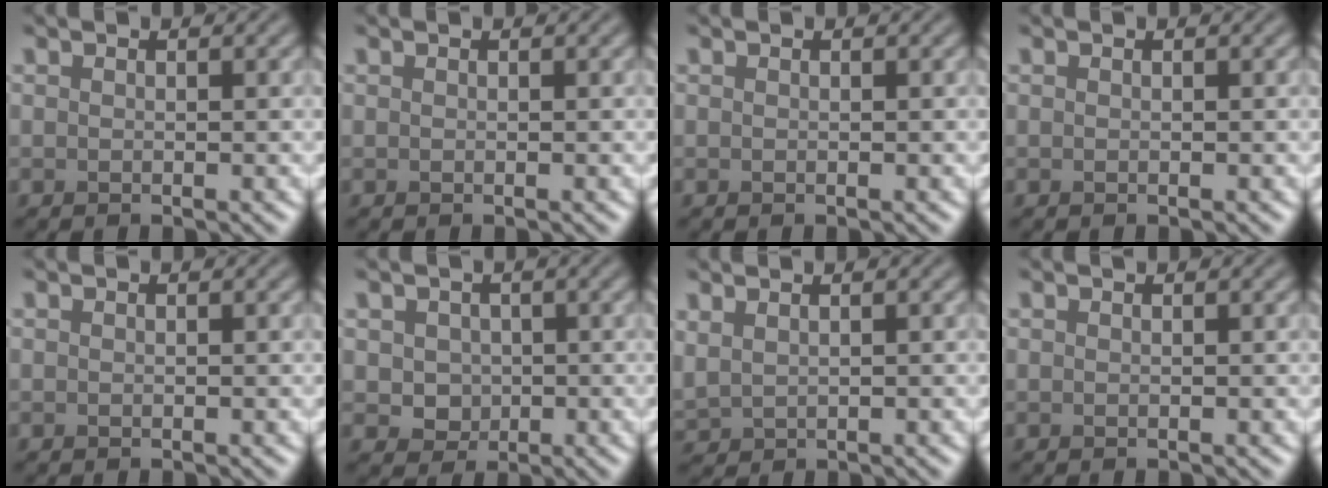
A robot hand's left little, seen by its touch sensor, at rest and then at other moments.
{"total": 0.0}
{"total": 0.0}
{"total": 0.0}
{"total": 0.0}
{"total": 2.5, "force": [0.3, 2.2, 1.1], "torque": [-0.018, 0.001, 0.003]}
{"total": 1.3, "force": [1.1, 0.5, 0.6], "torque": [-0.018, 0.002, 0.030]}
{"total": 0.0}